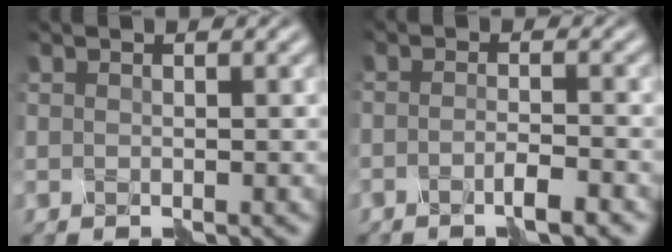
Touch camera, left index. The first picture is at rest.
{"total": 2.3, "force": [-1.9, -0.1, 1.4], "torque": [-0.027, 0.000, -0.036]}